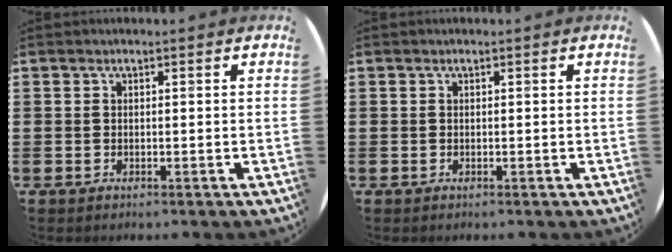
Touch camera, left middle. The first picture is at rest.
{"total": 0.0}